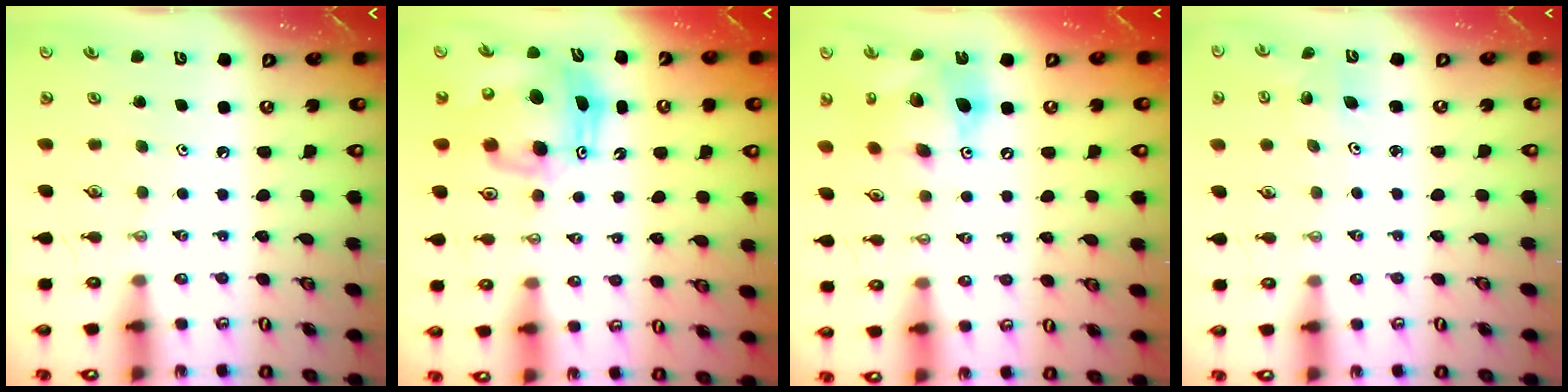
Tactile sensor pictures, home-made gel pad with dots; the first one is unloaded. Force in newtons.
{"total": 13.0, "press": 12.8, "slide": 2.3}
{"total": 14.5, "press": 14.5, "slide": 1.4}
{"total": 1.9, "press": 1.9, "slide": 0.1}